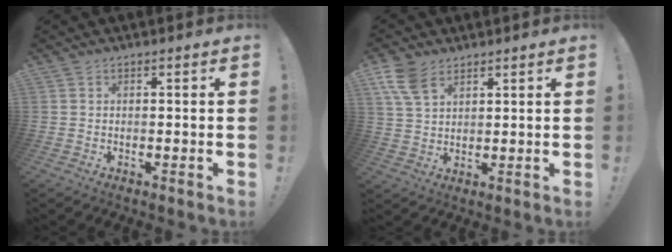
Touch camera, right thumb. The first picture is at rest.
{"total": 8.0, "force": [4.7, 4.4, 4.7], "torque": [-0.083, -0.011, 0.093]}